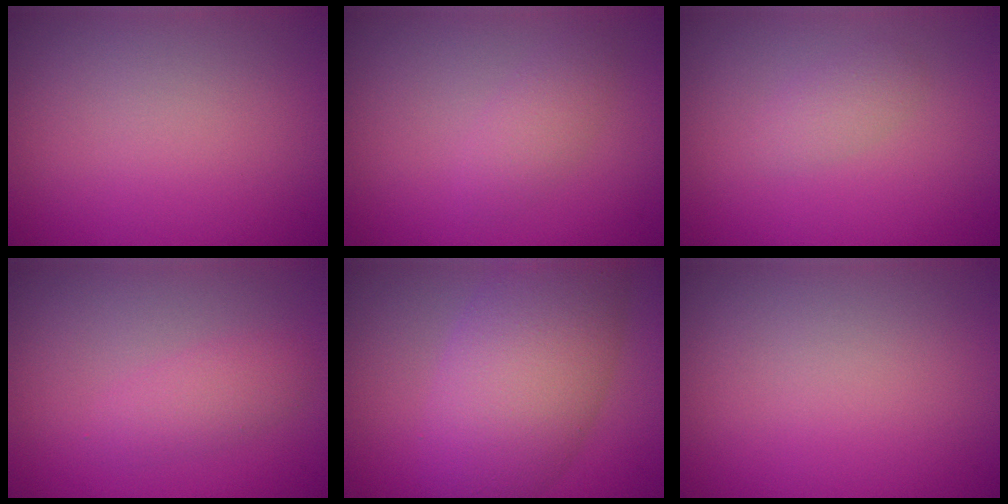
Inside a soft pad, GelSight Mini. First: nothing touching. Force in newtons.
{"total": 1.7, "press": 1.7, "slide": 0.0}
{"total": 1.4, "press": 1.4, "slide": 0.1}
{"total": 2.0, "press": 2.0, "slide": 0.1}
{"total": 8.4, "press": 8.4, "slide": 0.1}
{"total": 0.0}